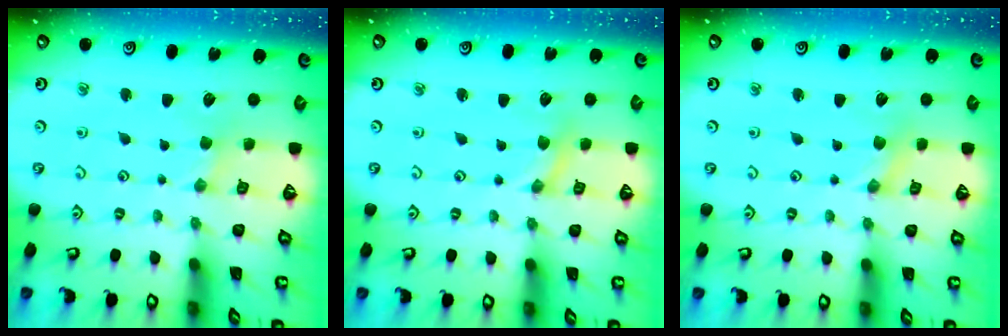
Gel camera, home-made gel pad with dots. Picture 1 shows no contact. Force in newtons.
{"total": 0.0}
{"total": 0.0}